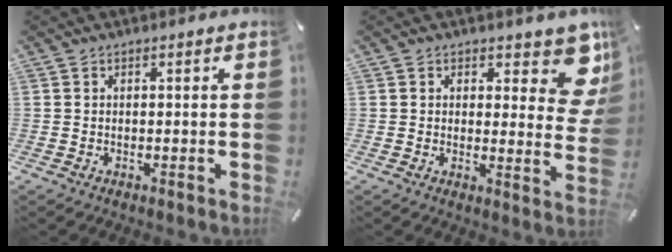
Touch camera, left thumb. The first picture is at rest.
{"total": 10.9, "force": [6.2, 5.3, 7.1], "torque": [-0.058, -0.047, 0.105]}